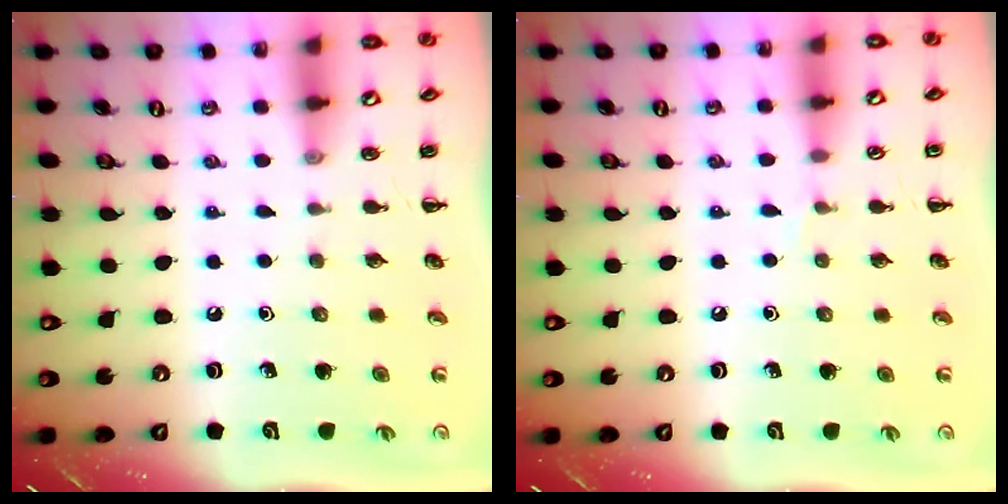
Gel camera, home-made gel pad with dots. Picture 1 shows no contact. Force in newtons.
{"total": 3.3, "press": 3.1, "slide": 1.2}